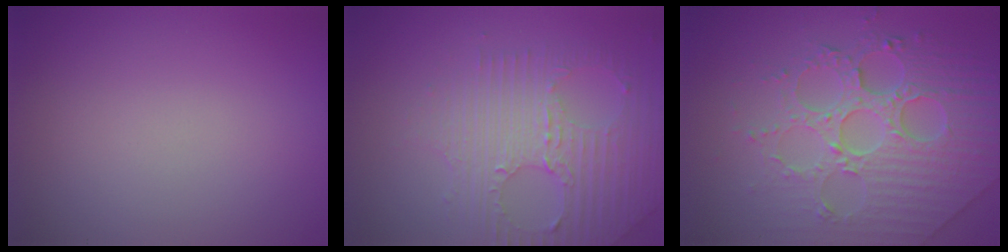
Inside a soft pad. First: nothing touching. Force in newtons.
{"total": 6.5, "press": 4.5, "slide": 4.7}
{"total": 7.8, "press": 6.1, "slide": 4.8}